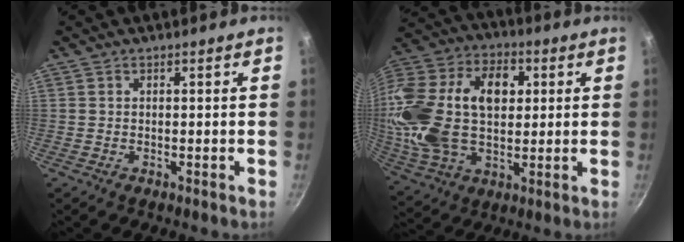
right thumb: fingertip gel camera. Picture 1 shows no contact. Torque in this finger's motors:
{"motor_torque": [2.29, 2.72, 1.77, -1.01, 0.34]}